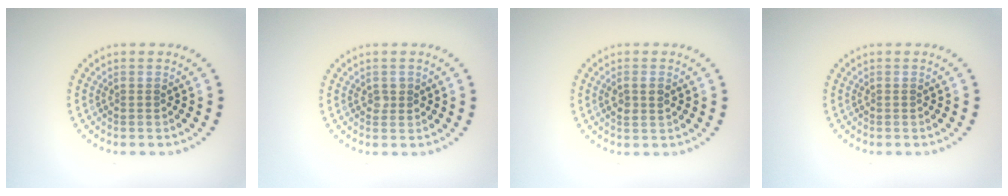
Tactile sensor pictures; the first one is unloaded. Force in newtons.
{"total": 1.0, "press": 0.9, "slide": 0.1}
{"total": 1.6, "press": 1.5, "slide": 0.3}
{"total": 0.0}